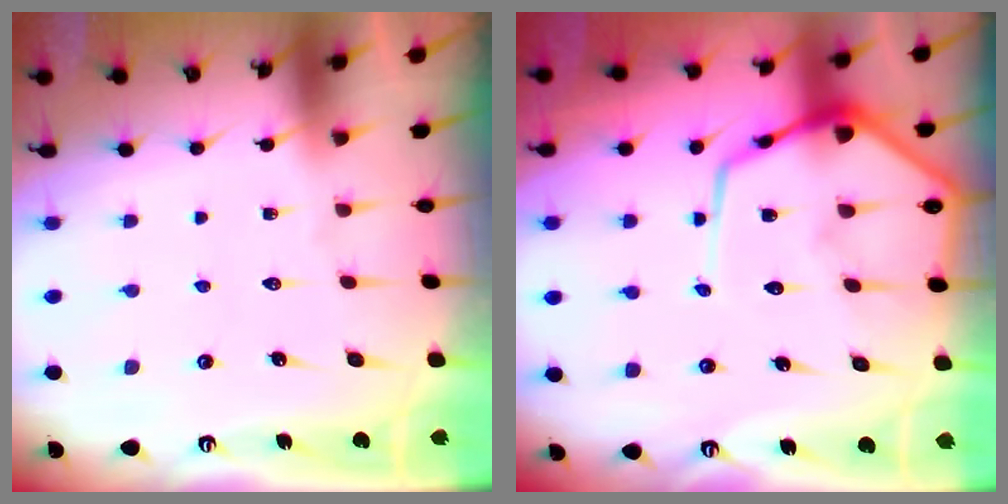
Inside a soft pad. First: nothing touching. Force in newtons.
{"total": 14.0, "press": 13.9, "slide": 1.3}